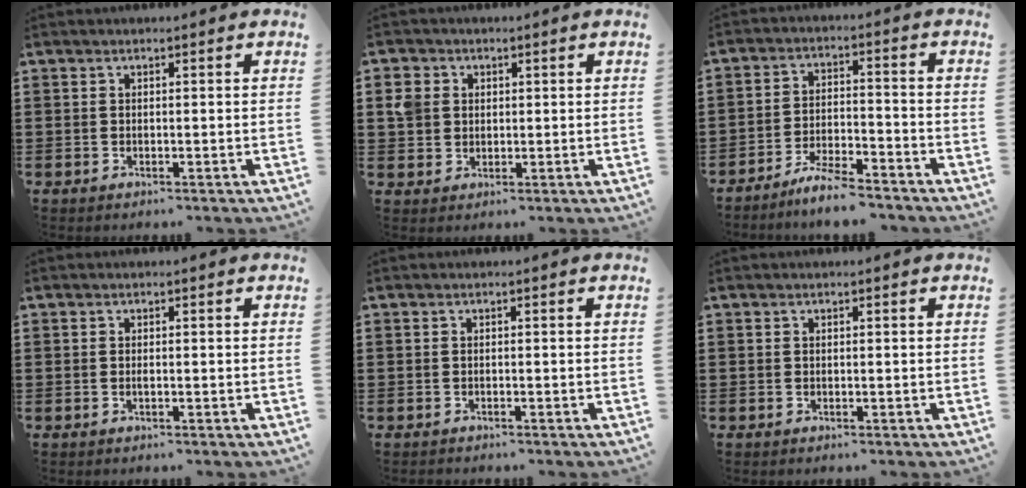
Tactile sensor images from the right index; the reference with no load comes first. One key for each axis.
{"total": 3.6, "fx": 1.0, "fy": 3.2, "fz": 1.2, "tx": -0.038, "ty": 0.013, "tz": 0.017}
{"total": 5.6, "fx": -5.3, "fy": 0.1, "fz": 1.8, "tx": -0.046, "ty": -0.002, "tz": -0.106}
{"total": 0.5, "fx": -0.1, "fy": 0.1, "fz": 0.5, "tx": -0.012, "ty": -0.004, "tz": -0.001}
{"total": 0.5, "fx": -0.5, "fy": 0.1, "fz": 0.0, "tx": -0.001, "ty": -0.001, "tz": -0.011}
{"total": 0.0}